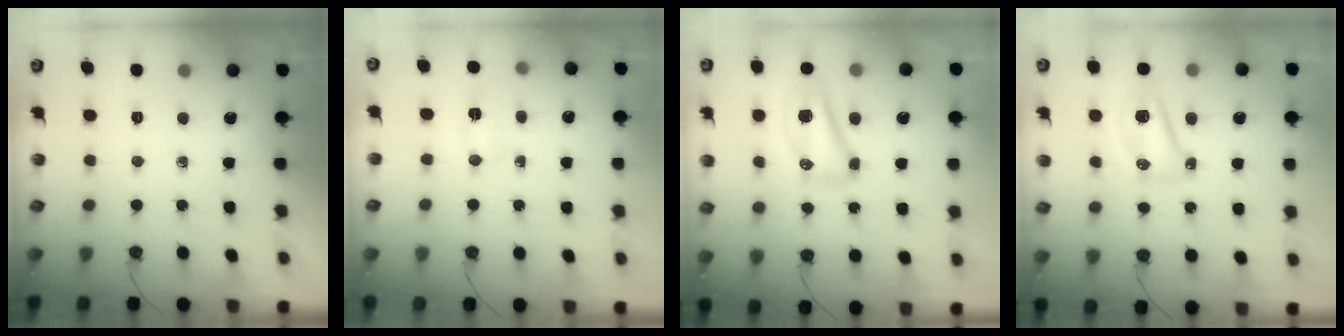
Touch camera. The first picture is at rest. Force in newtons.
{"total": 2.8, "press": 2.8, "slide": 0.2}
{"total": 11.2, "press": 11.2, "slide": 1.0}
{"total": 8.4, "press": 5.3, "slide": 6.5}